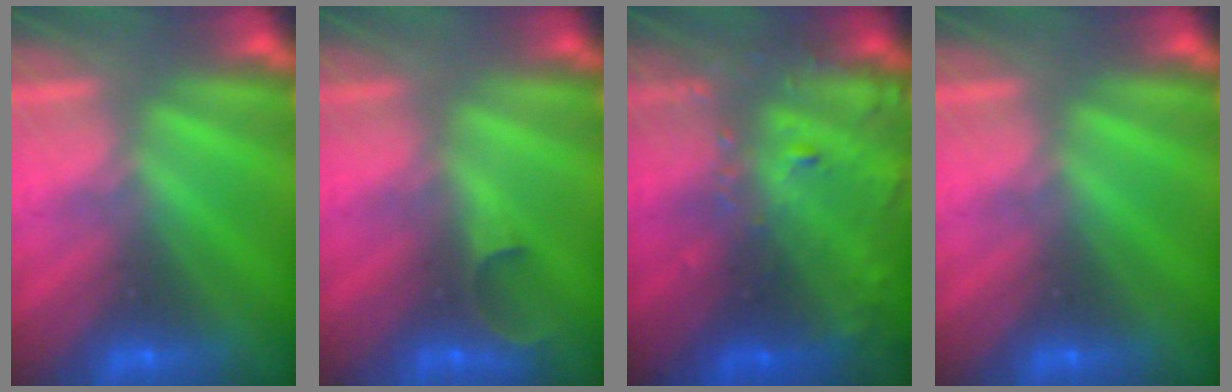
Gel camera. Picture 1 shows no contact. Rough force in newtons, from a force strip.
{"total": 3.0}
{"total": 8.2}
{"total": 0.0}